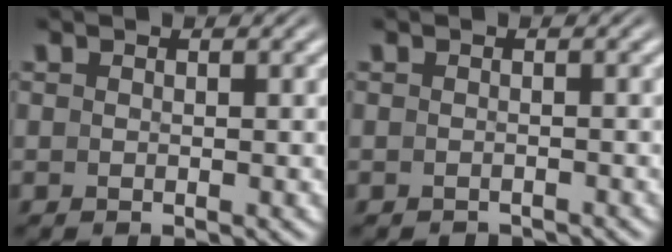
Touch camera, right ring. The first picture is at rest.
{"total": 1.7, "force": [-1.7, 0.0, -0.1], "torque": [-0.002, -0.008, -0.023]}